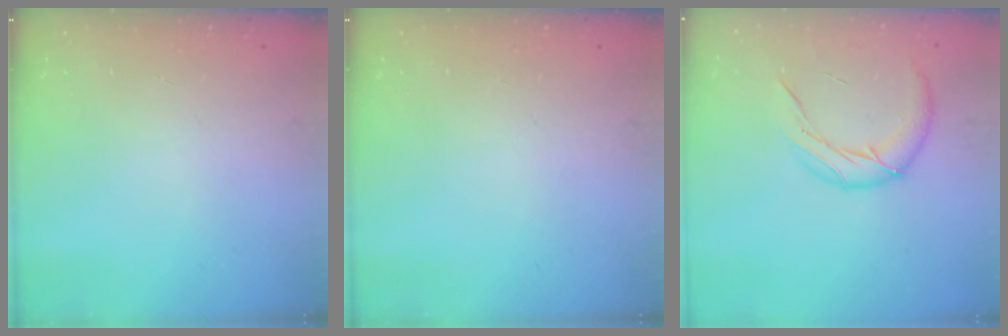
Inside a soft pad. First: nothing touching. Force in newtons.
{"total": 0.0}
{"total": 10.3, "press": 10.2, "slide": 1.2}